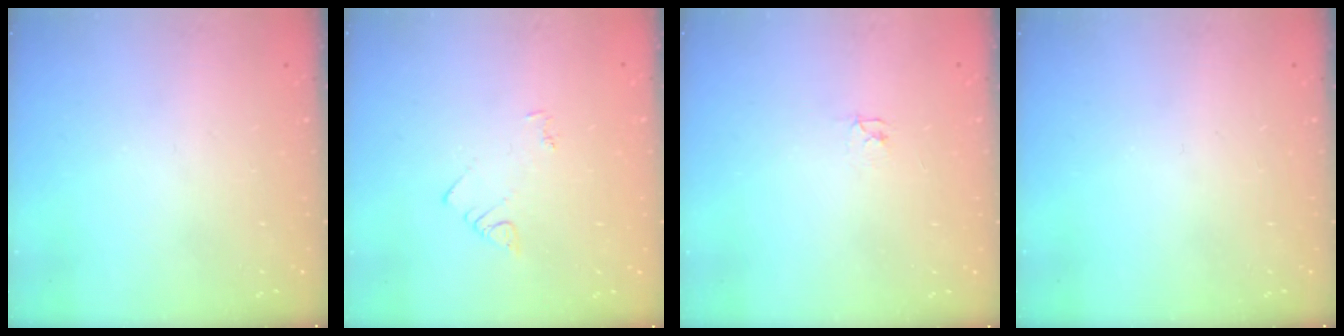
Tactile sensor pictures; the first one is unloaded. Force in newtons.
{"total": 2.9, "press": 2.9, "slide": 0.3}
{"total": 2.1, "press": 2.1, "slide": 0.3}
{"total": 0.0}